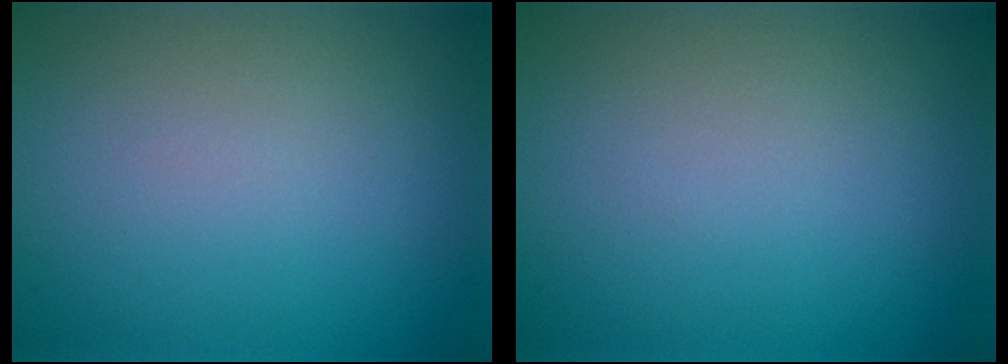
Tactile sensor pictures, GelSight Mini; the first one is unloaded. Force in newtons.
{"total": 0.0}